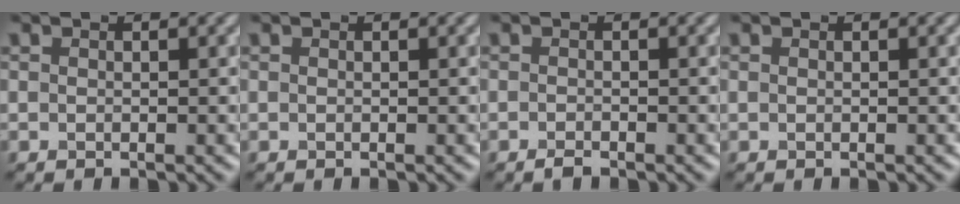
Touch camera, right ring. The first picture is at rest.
{"total": 0.0}
{"total": 0.8, "force": [-0.6, 0.2, 0.4], "torque": [-0.008, 0.001, -0.012]}
{"total": 0.0}